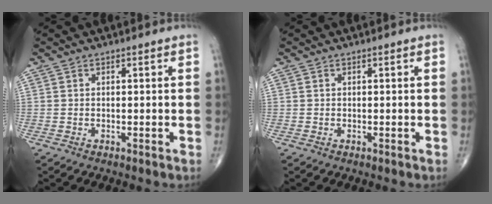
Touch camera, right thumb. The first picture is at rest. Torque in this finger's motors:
{"motor_torque": [-0.46, -0.15, -0.26, -0.38, 0.01]}